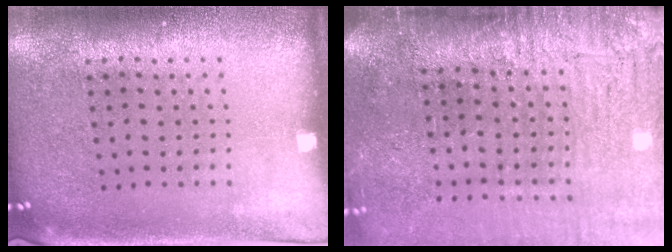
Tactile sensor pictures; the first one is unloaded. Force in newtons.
{"total": 4.2, "press": 3.5, "slide": 2.3}